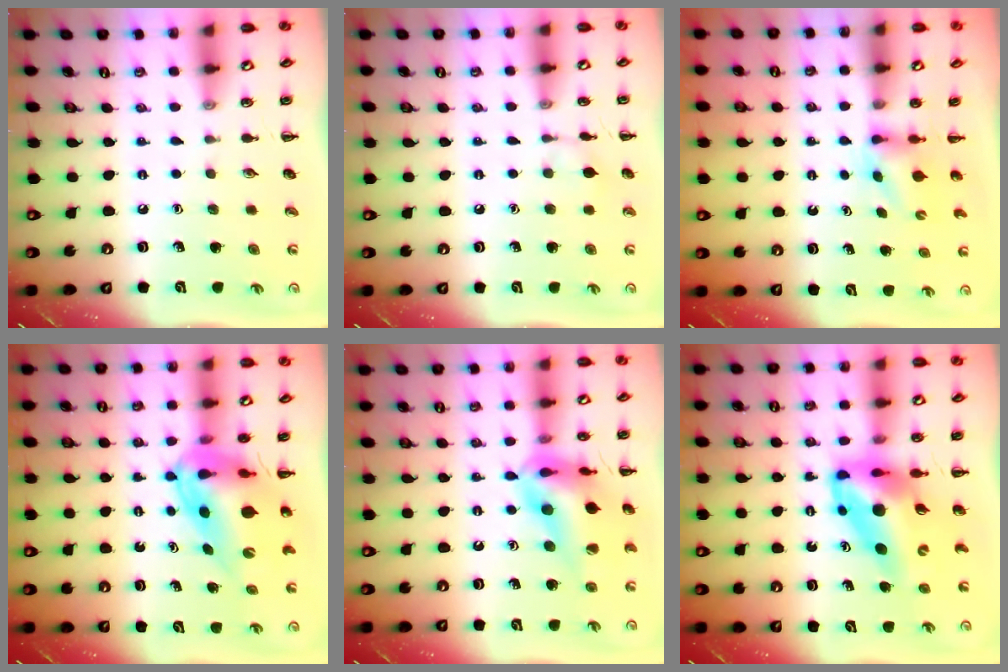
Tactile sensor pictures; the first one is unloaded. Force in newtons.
{"total": 6.2, "press": 5.9, "slide": 1.8}
{"total": 2.7, "press": 2.5, "slide": 1.0}
{"total": 15.2, "press": 14.5, "slide": 4.7}
{"total": 18.0, "press": 17.8, "slide": 2.2}
{"total": 12.3, "press": 11.7, "slide": 3.9}